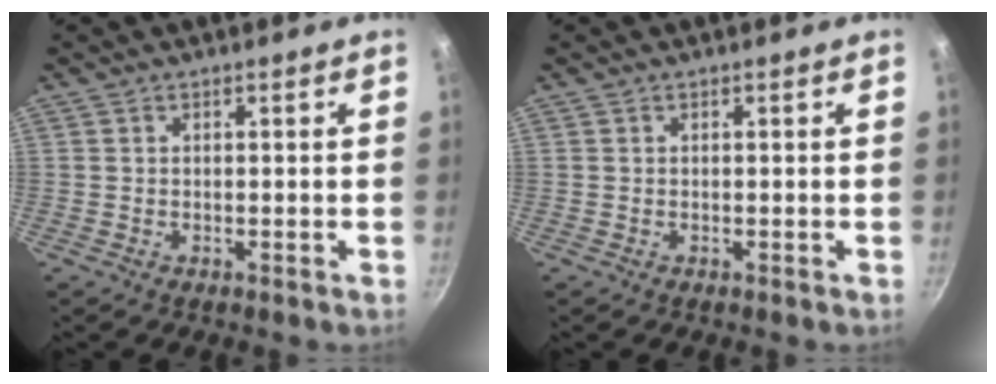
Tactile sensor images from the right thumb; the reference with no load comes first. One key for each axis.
{"total": 0.0}